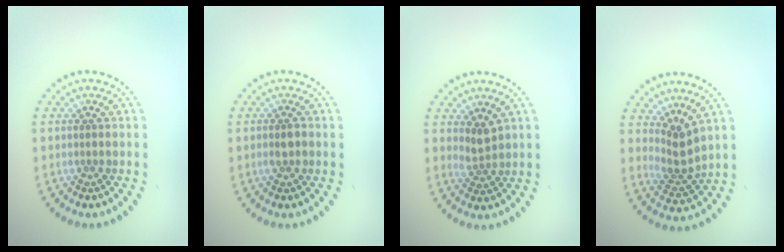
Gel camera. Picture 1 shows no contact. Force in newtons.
{"total": 1.3, "press": 1.3, "slide": 0.3}
{"total": 1.9, "press": 1.4, "slide": 1.3}
{"total": 2.6, "press": 1.9, "slide": 1.7}